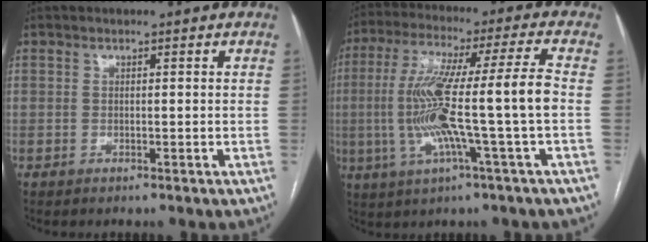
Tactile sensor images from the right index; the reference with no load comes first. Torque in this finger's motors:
{"motor_torque": [1.91, -0.23, 0.53, 0.21]}